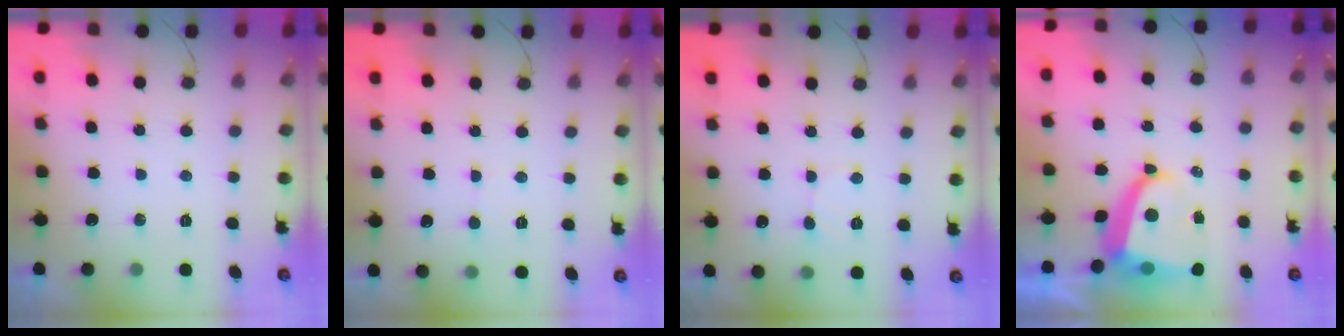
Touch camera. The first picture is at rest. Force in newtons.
{"total": 2.9, "press": 2.9, "slide": 0.3}
{"total": 2.4, "press": 2.4, "slide": 0.2}
{"total": 7.3, "press": 7.3, "slide": 1.1}